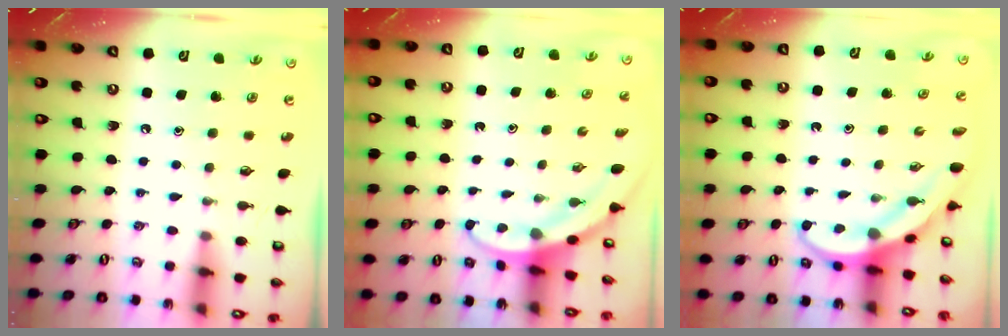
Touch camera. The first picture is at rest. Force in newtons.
{"total": 2.9, "press": 2.9, "slide": 0.1}
{"total": 3.9, "press": 3.9, "slide": 0.4}